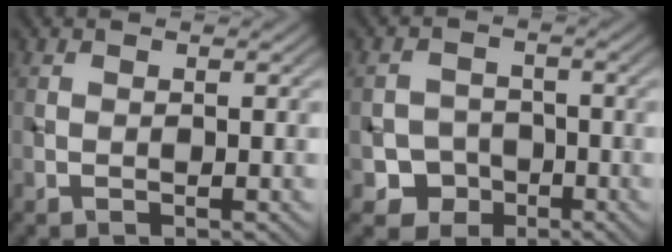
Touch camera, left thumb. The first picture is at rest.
{"total": 4.1, "force": [-1.9, 3.5, 1.1], "torque": [-0.009, -0.002, -0.043]}